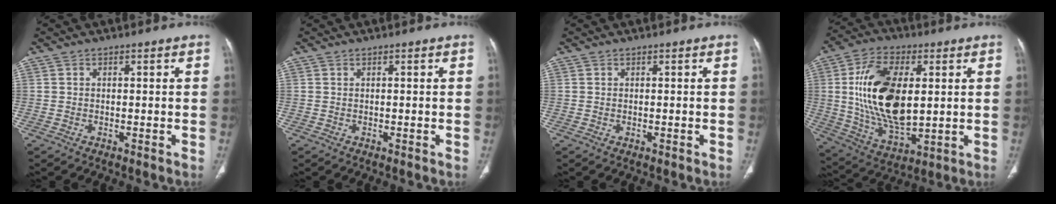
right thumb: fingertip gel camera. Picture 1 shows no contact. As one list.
[{"total": 0.0}, {"total": 0.0}, {"total": 20.2, "force": [2.8, 10.7, 17.0], "torque": [-0.306, -0.013, 0.058]}]